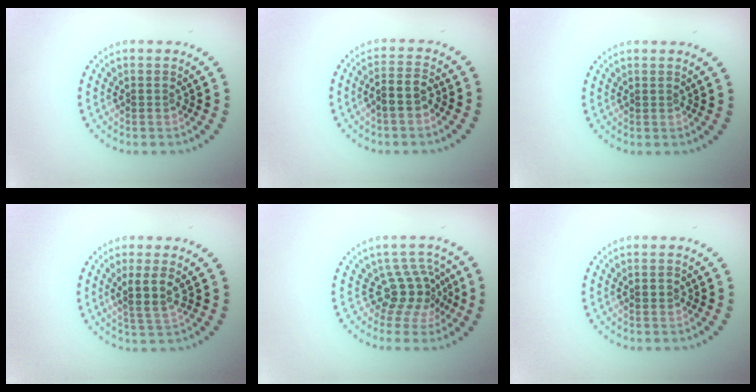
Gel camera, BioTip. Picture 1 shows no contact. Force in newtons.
{"total": 2.3, "press": 2.1, "slide": 1.0}
{"total": 0.0}
{"total": 2.6, "press": 2.2, "slide": 1.4}
{"total": 3.5, "press": 2.5, "slide": 2.4}
{"total": 1.2, "press": 1.2, "slide": 0.1}